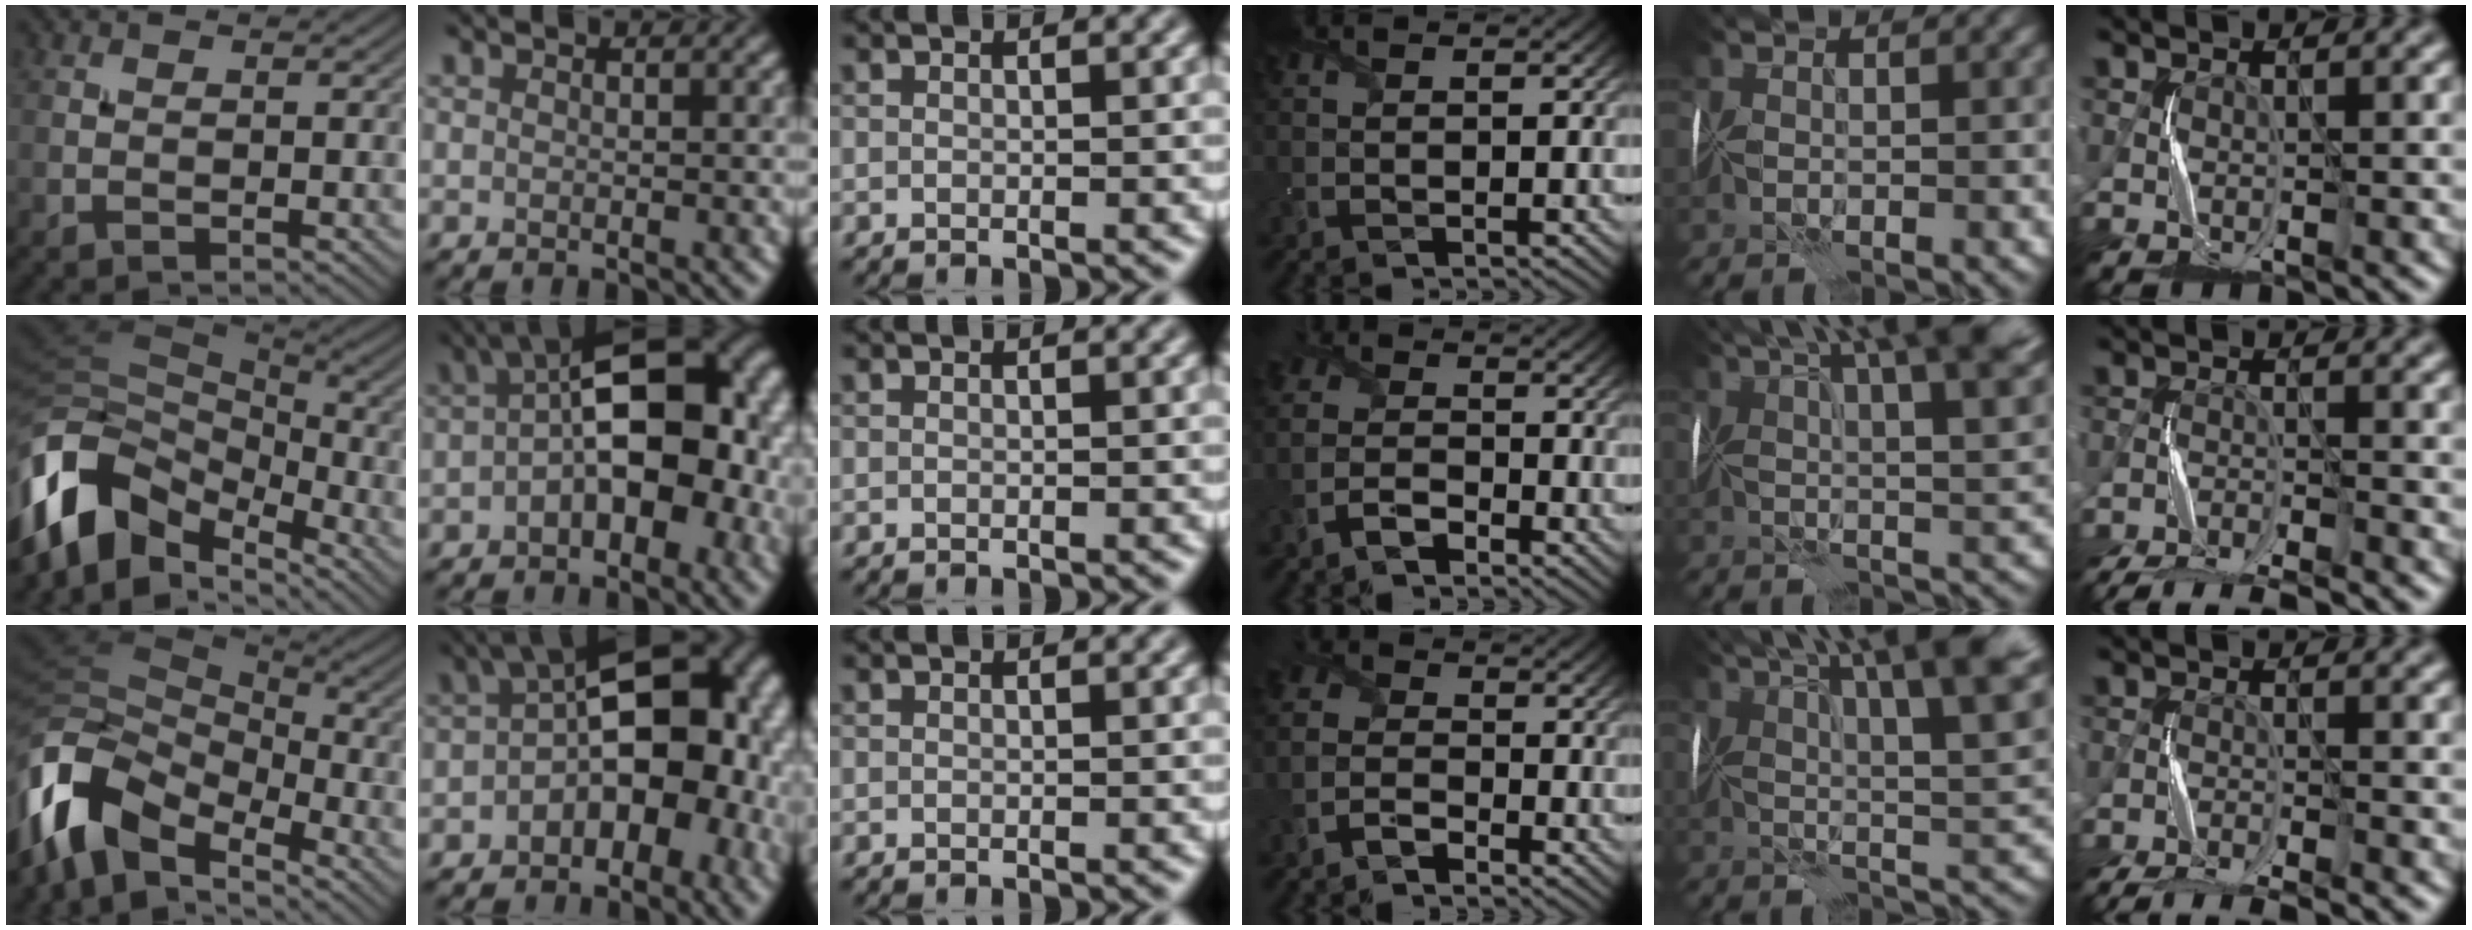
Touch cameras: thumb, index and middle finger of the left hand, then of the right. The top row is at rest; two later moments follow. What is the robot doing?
{"motion": "fold", "object": "handkerchief"}